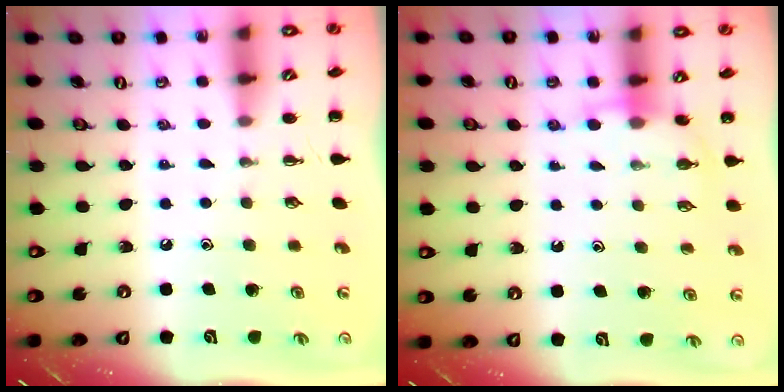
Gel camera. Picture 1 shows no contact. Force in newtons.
{"total": 5.1, "press": 5.1, "slide": 0.5}